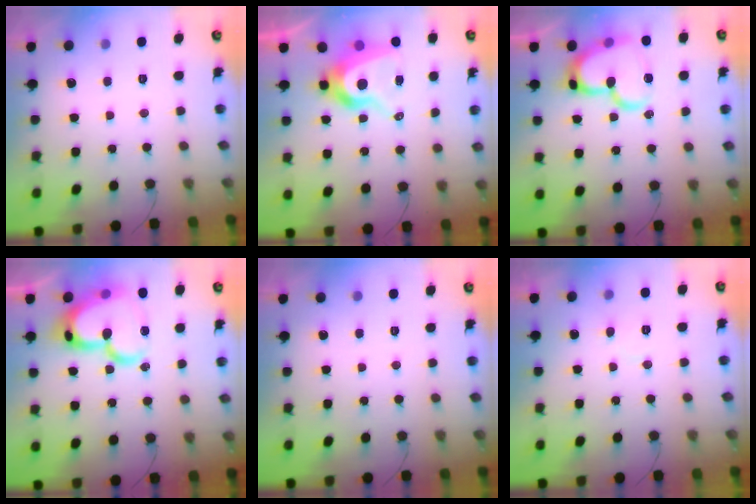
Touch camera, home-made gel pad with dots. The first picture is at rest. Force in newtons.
{"total": 11.7, "press": 11.6, "slide": 1.1}
{"total": 18.7, "press": 18.6, "slide": 1.9}
{"total": 24.5, "press": 24.4, "slide": 2.8}
{"total": 0.0}
{"total": 4.8, "press": 4.8, "slide": 0.6}